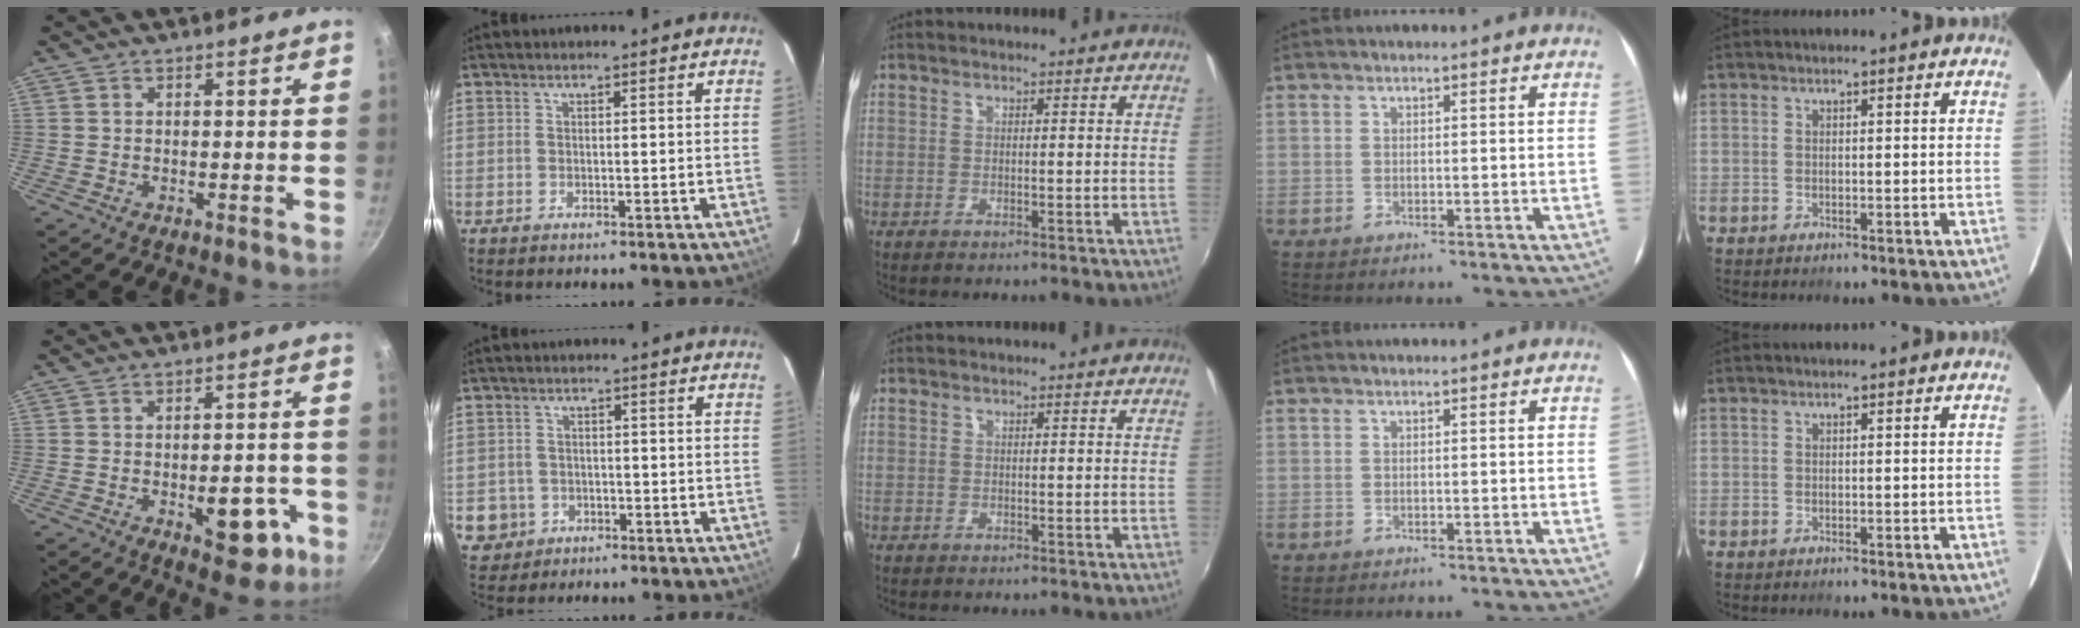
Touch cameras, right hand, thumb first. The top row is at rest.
{"thumb": {"total": 9.8, "force": [-3.3, 5.1, 7.6], "torque": [-0.064, 0.016, -0.035]}, "index": {"total": 6.3, "force": [-2.0, 5.8, 1.2], "torque": [-0.047, 0.018, -0.021]}}